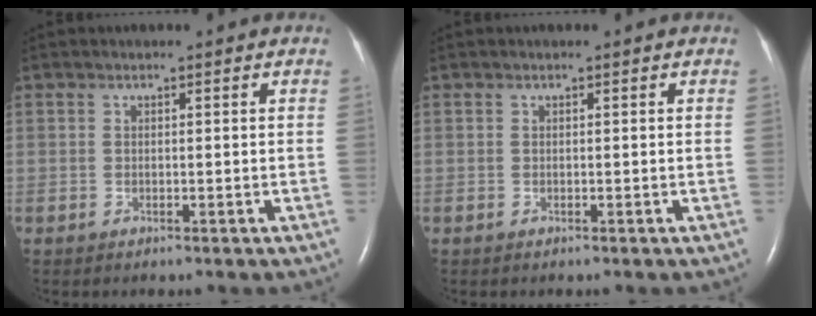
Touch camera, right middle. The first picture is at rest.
{"total": 0.0}